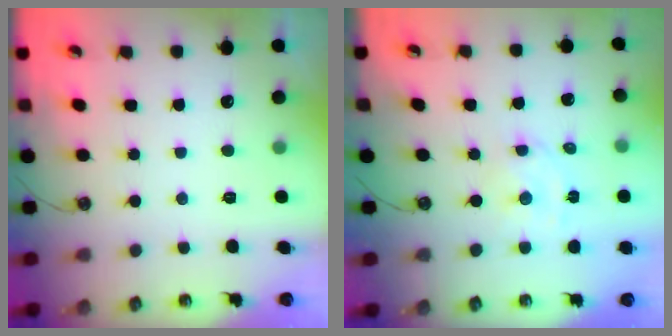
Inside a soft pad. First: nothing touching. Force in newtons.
{"total": 3.0, "press": 3.0, "slide": 0.3}